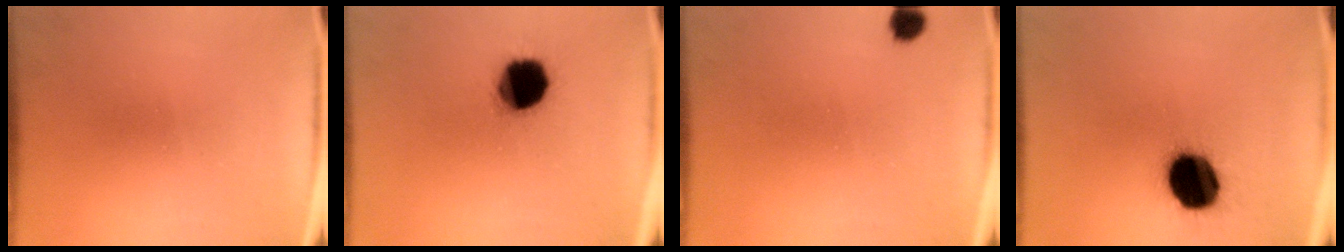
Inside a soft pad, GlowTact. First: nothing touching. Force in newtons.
{"total": 16.9}
{"total": 2.3}
{"total": 15.6}